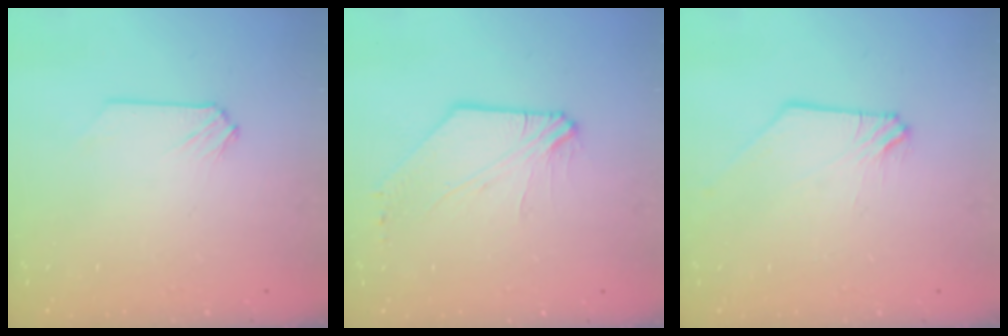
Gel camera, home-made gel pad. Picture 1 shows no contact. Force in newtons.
{"total": 4.1, "press": 4.1, "slide": 0.2}
{"total": 0.5, "press": 0.5, "slide": 0.2}